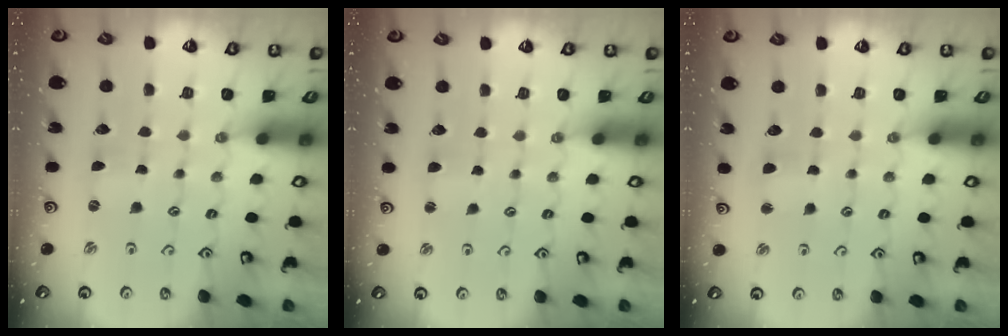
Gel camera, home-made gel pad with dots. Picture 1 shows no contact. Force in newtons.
{"total": 2.5, "press": 2.4, "slide": 0.4}
{"total": 2.2, "press": 2.1, "slide": 0.5}